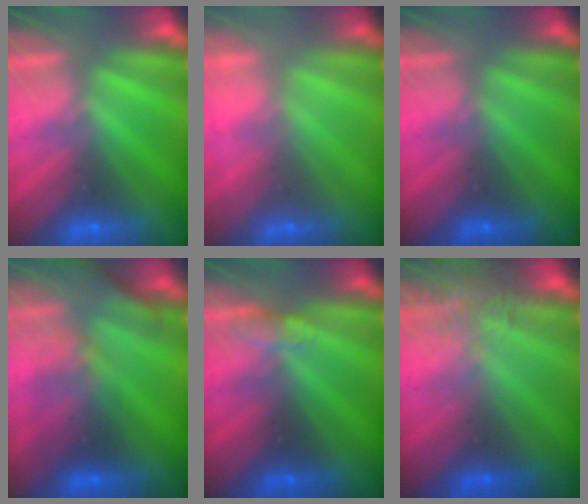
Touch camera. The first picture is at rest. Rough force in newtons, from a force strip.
{"total": 2.1}
{"total": 2.4}
{"total": 2.8}
{"total": 2.7}
{"total": 7.2}